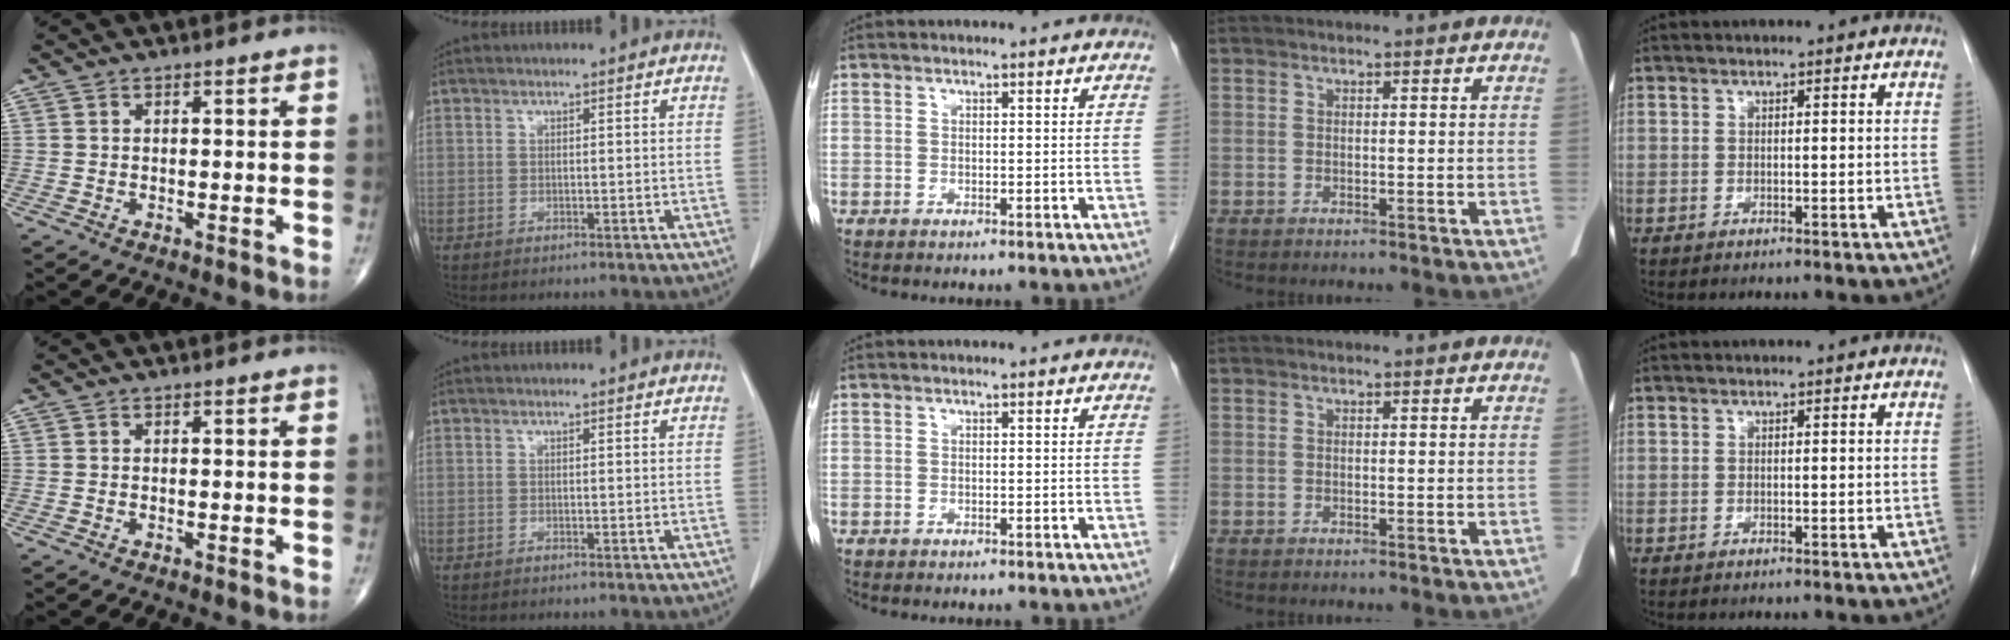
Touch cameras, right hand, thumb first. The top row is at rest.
{}